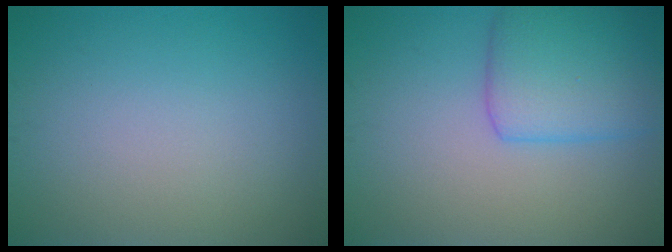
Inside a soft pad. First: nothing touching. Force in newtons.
{"total": 4.9, "press": 4.9, "slide": 0.2}